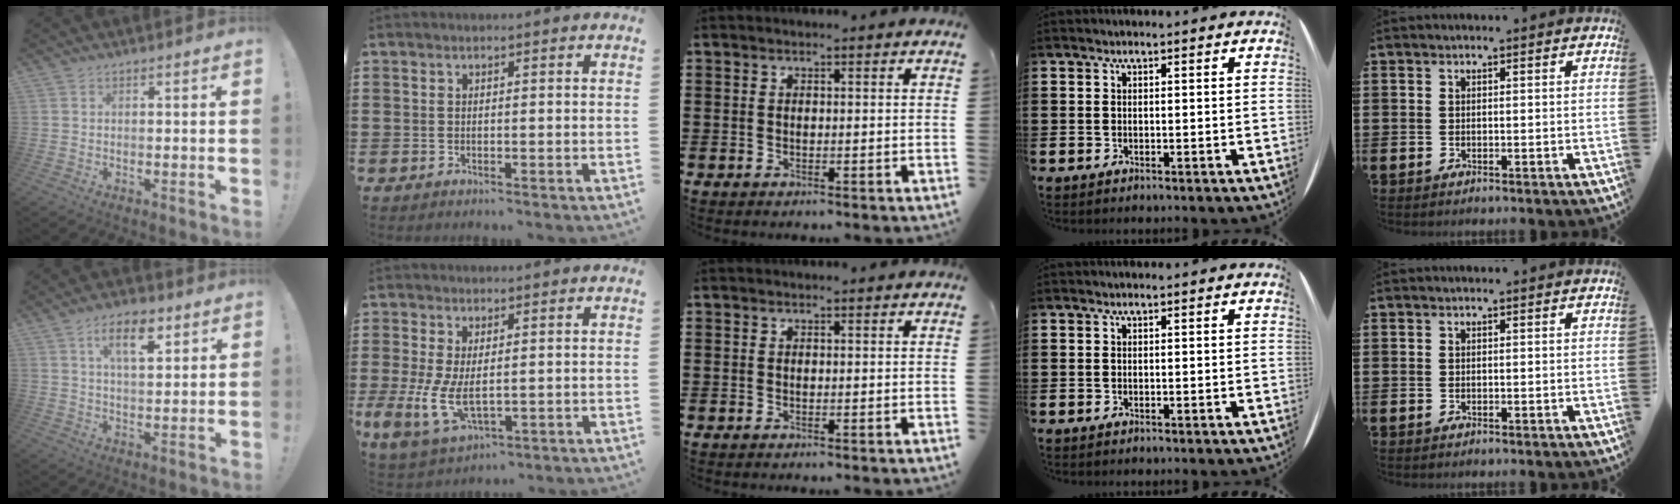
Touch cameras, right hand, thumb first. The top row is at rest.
{"thumb": {"total": 9.8, "force": [4.7, 4.2, 7.4], "torque": [-0.110, -0.010, 0.080]}, "index": {"total": 7.3, "force": [0.3, 3.8, 6.2], "torque": [-0.149, -0.009, 0.008]}}